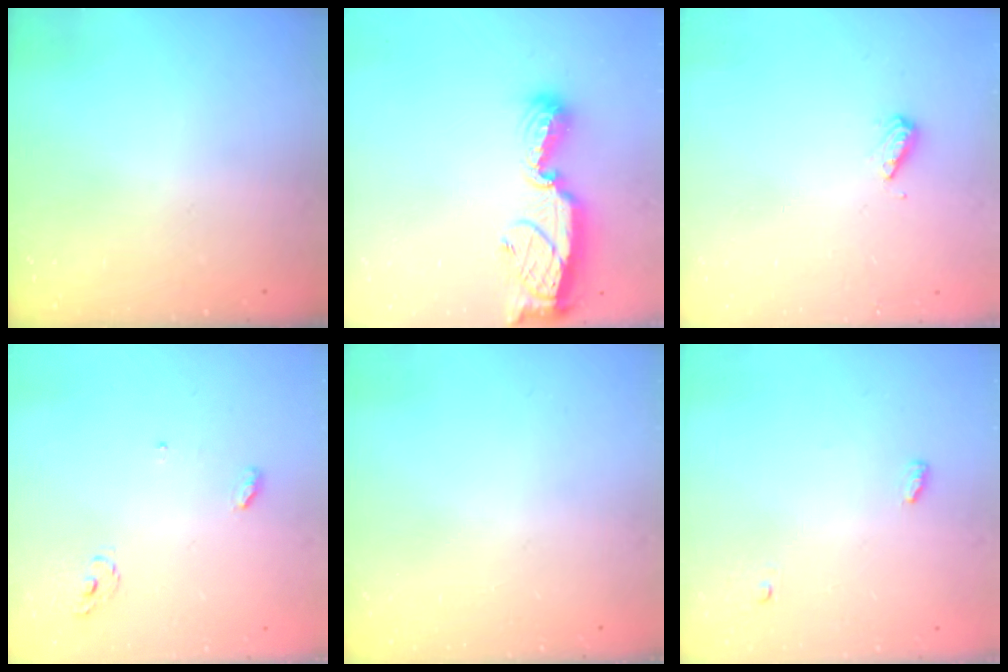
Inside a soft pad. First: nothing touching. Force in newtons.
{"total": 12.8, "press": 11.4, "slide": 5.9}
{"total": 5.2, "press": 5.2, "slide": 0.5}
{"total": 3.5, "press": 3.5, "slide": 0.3}
{"total": 0.0}
{"total": 3.5, "press": 3.4, "slide": 1.0}